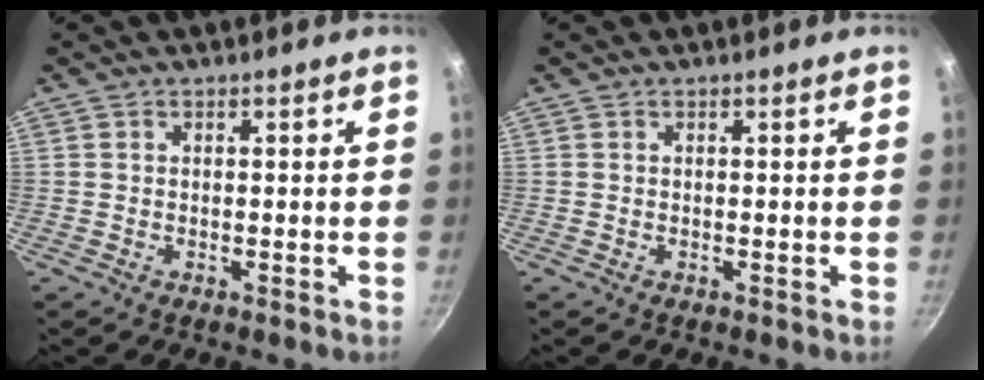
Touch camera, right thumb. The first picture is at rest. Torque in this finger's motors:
{"motor_torque": [0.00, 0.00, 0.03, -0.01, 0.00]}